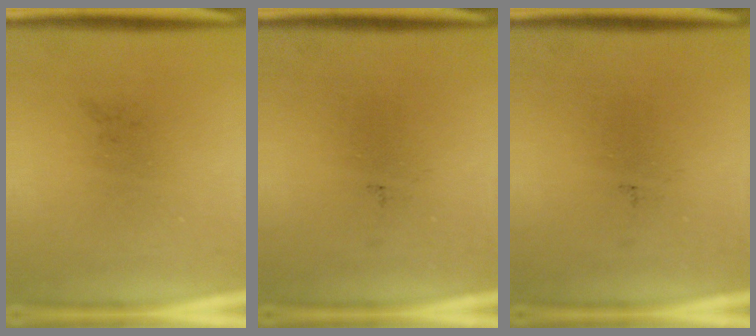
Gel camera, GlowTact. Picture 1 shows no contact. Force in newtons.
{"total": 0.0}
{"total": 0.0}